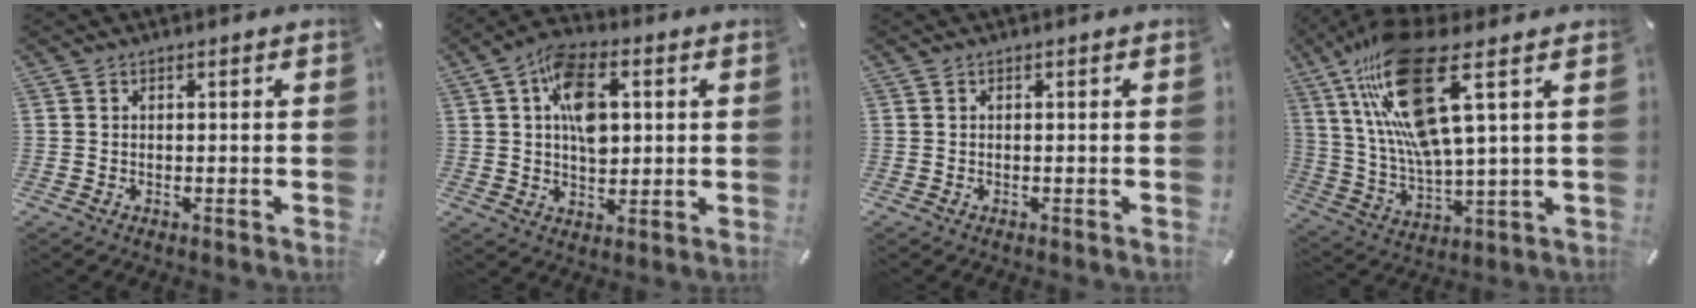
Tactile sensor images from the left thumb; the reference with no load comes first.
{"total": 11.6, "force": [2.2, 7.5, 8.6], "torque": [-0.139, 0.008, 0.042]}
{"total": 0.0}
{"total": 20.1, "force": [9.6, 5.1, 17.0], "torque": [-0.346, -0.041, 0.151]}